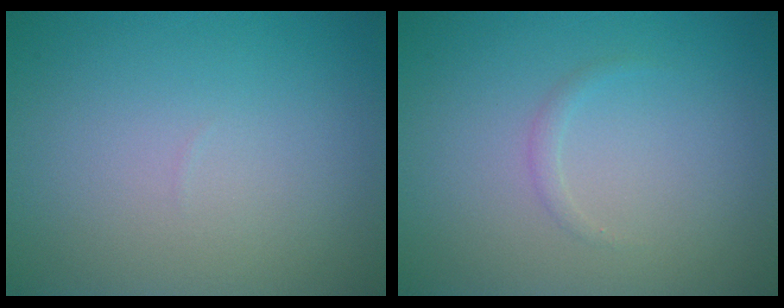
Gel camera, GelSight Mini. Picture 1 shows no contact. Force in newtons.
{"total": 0.7, "press": 0.7, "slide": 0.0}